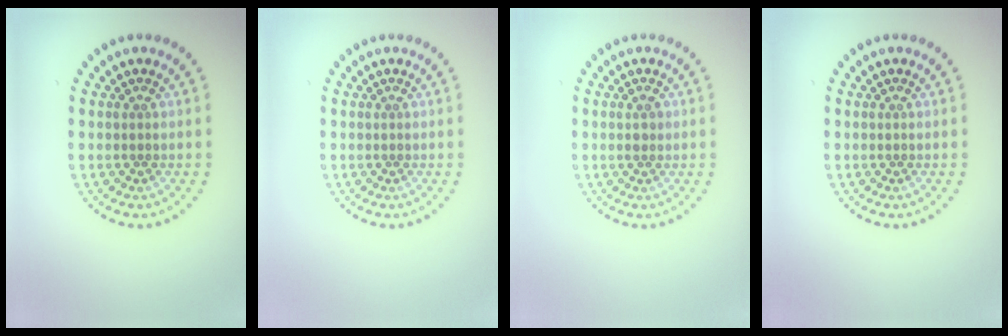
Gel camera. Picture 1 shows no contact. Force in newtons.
{"total": 0.0}
{"total": 0.9, "press": 0.9, "slide": 0.1}
{"total": 0.0}